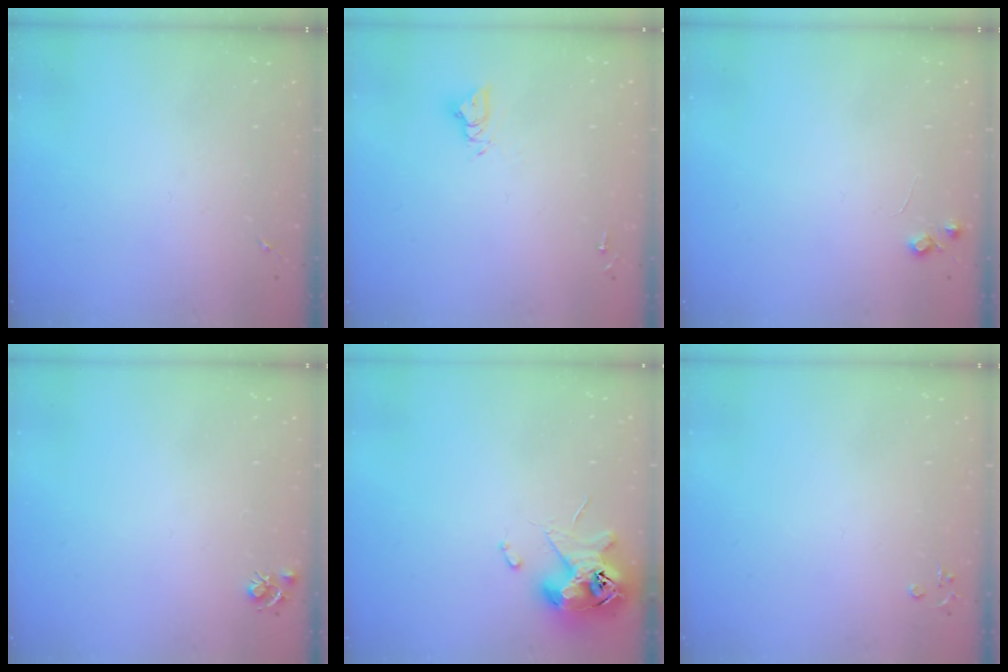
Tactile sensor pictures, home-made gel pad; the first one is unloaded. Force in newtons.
{"total": 5.5, "press": 5.5, "slide": 0.5}
{"total": 4.9, "press": 4.8, "slide": 0.8}
{"total": 4.8, "press": 4.7, "slide": 0.7}
{"total": 11.8, "press": 11.6, "slide": 1.9}
{"total": 3.3, "press": 3.3, "slide": 0.3}